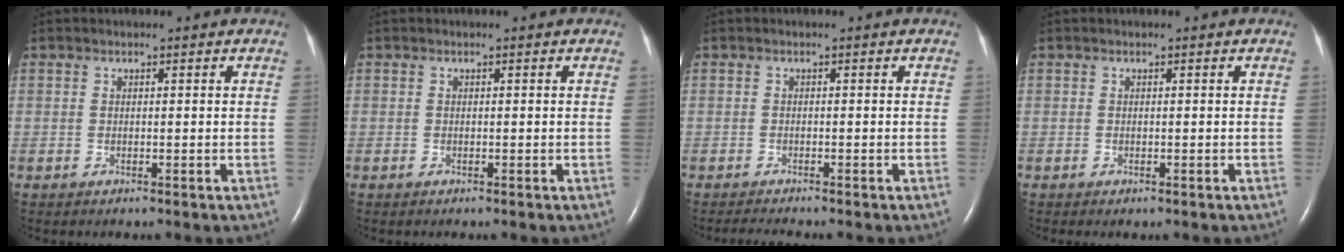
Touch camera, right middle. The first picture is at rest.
{"total": 0.0}
{"total": 1.8, "force": [-1.7, -0.4, 0.5], "torque": [-0.018, -0.009, -0.029]}
{"total": 0.0}